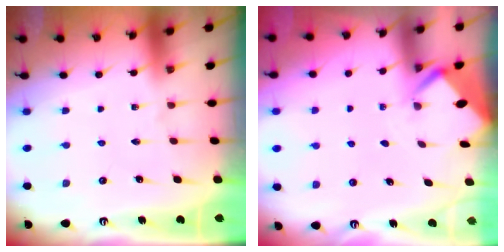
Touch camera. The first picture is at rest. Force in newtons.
{"total": 2.8, "press": 2.8, "slide": 0.2}